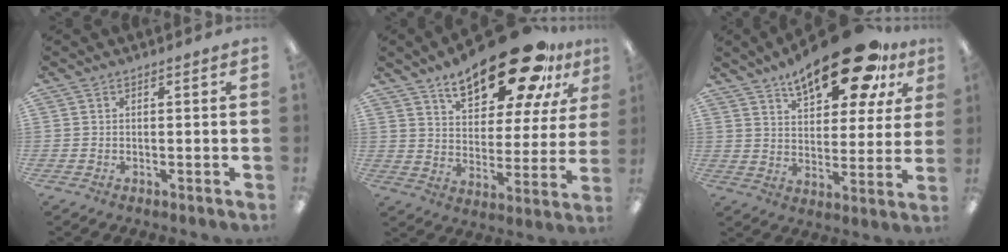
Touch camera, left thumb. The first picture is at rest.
{"total": 24.1, "force": [16.0, 9.5, 15.3], "torque": [-0.239, -0.081, 0.266]}
{"total": 19.9, "force": [13.5, 7.9, 12.3], "torque": [-0.184, -0.068, 0.224]}